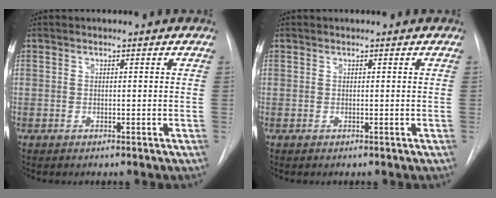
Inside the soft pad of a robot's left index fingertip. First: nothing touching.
{"total": 0.0}